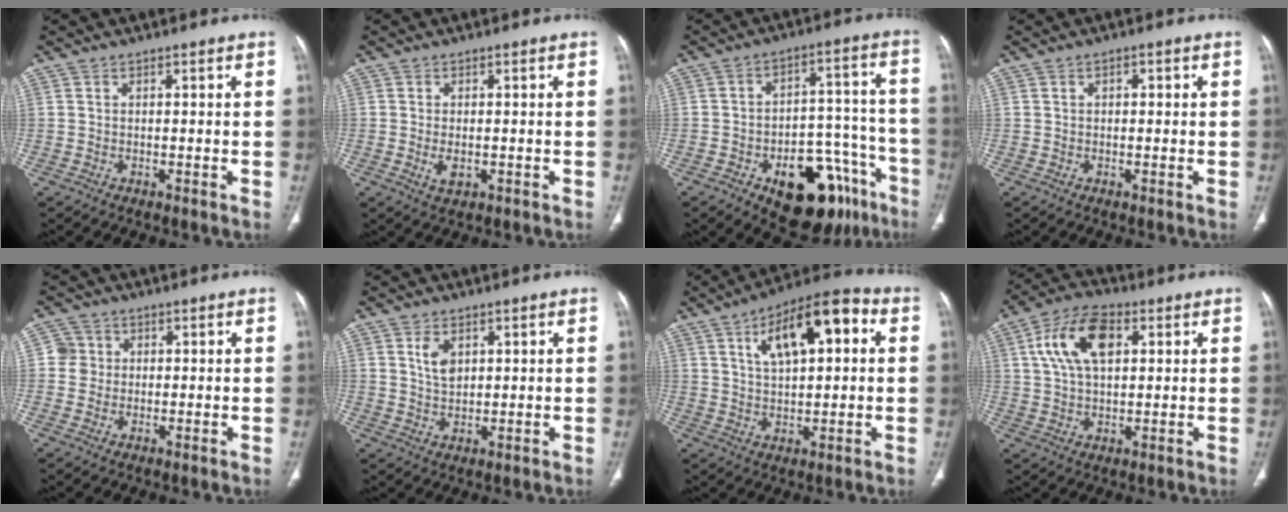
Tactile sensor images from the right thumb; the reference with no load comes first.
{"total": 2.6, "force": [-0.6, 1.4, 2.1], "torque": [-0.044, -0.005, -0.009]}
{"total": 20.7, "force": [-11.4, 10.7, 13.6], "torque": [-0.115, 0.085, -0.152]}
{"total": 1.3, "force": [0.3, 0.8, 1.0], "torque": [-0.008, 0.003, 0.003]}
{"total": 3.4, "force": [0.4, 3.4, 0.4], "torque": [0.019, 0.006, 0.003]}
{"total": 4.3, "force": [1.7, 2.7, 2.9], "torque": [-0.045, -0.011, 0.036]}
{"total": 15.2, "force": [4.7, 6.7, 12.8], "torque": [-0.178, 0.017, 0.069]}
{"total": 12.2, "force": [3.7, 6.8, 9.4], "torque": [-0.172, 0.009, 0.063]}